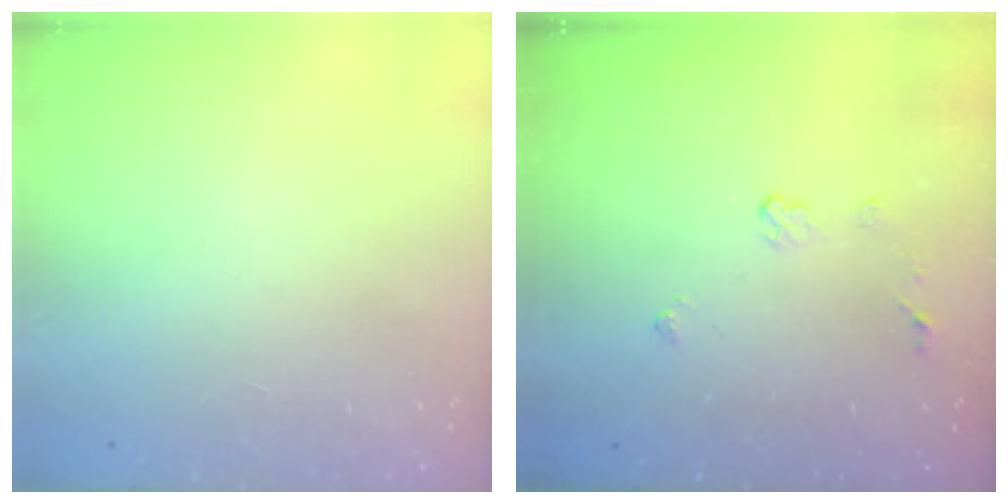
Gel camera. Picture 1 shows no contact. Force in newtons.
{"total": 3.9, "press": 3.8, "slide": 0.6}